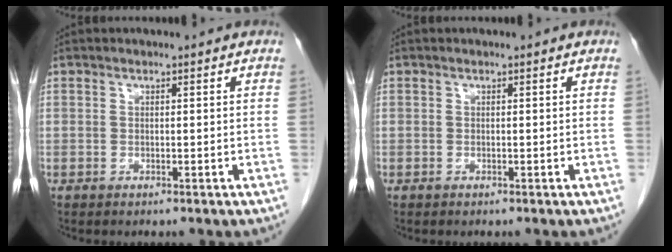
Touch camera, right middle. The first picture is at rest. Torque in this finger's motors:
{"motor_torque": [-0.29, 0.14, -0.04, -0.01]}